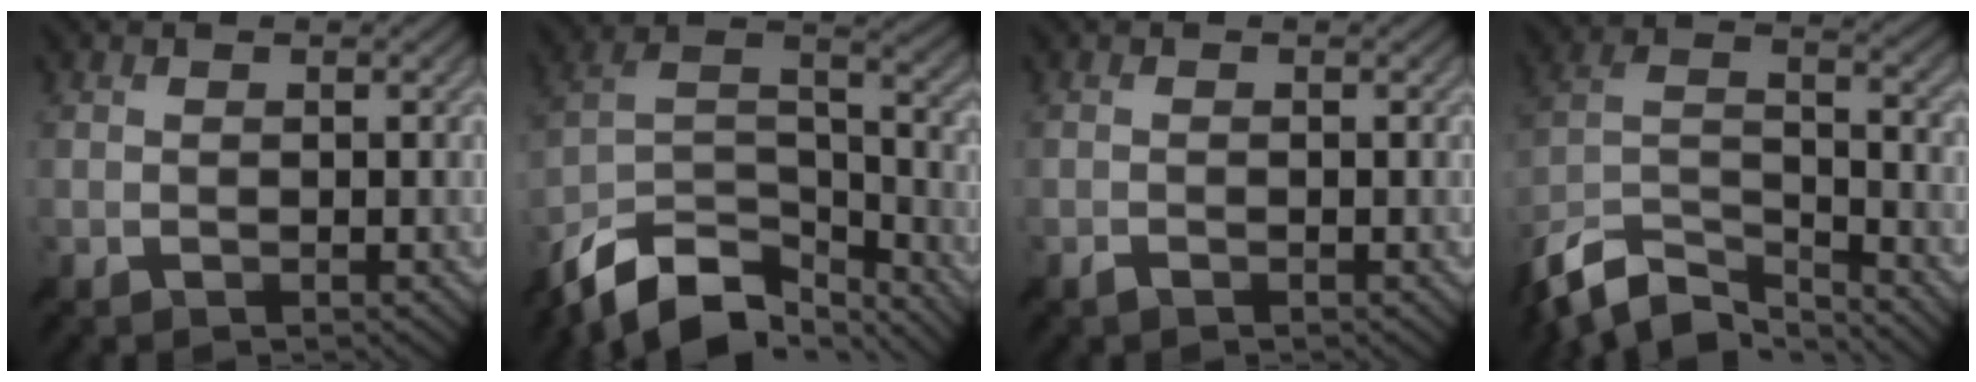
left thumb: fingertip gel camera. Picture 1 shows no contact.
{"total": 14.5, "force": [-11.2, 6.1, 6.9], "torque": [-0.166, -0.002, -0.199]}
{"total": 0.7, "force": [-0.7, 0.3, 0.2], "torque": [-0.002, -0.001, -0.010]}
{"total": 11.8, "force": [-9.5, 3.9, 5.8], "torque": [-0.133, -0.013, -0.186]}